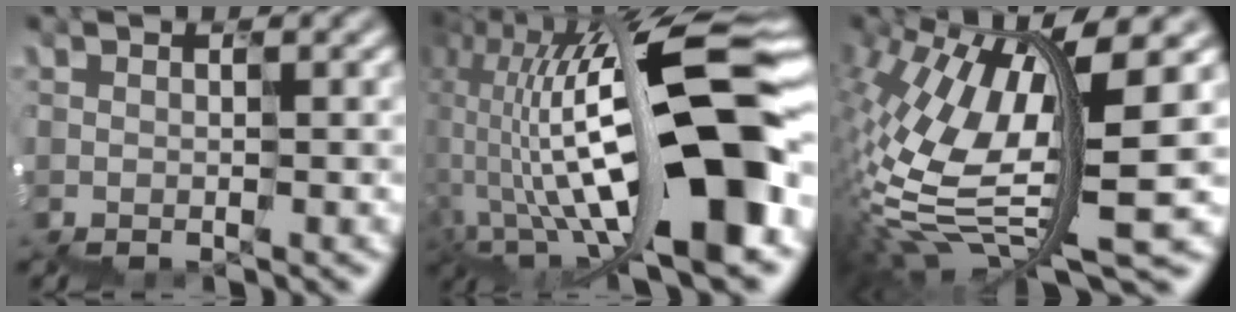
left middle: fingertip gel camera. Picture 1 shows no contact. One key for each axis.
{"total": 15.2, "fx": 0.4, "fy": 7.1, "fz": 13.4, "tx": -0.236, "ty": 0.006, "tz": 0.009}
{"total": 9.8, "fx": 1.1, "fy": 3.3, "fz": 9.1, "tx": -0.224, "ty": -0.010, "tz": 0.035}